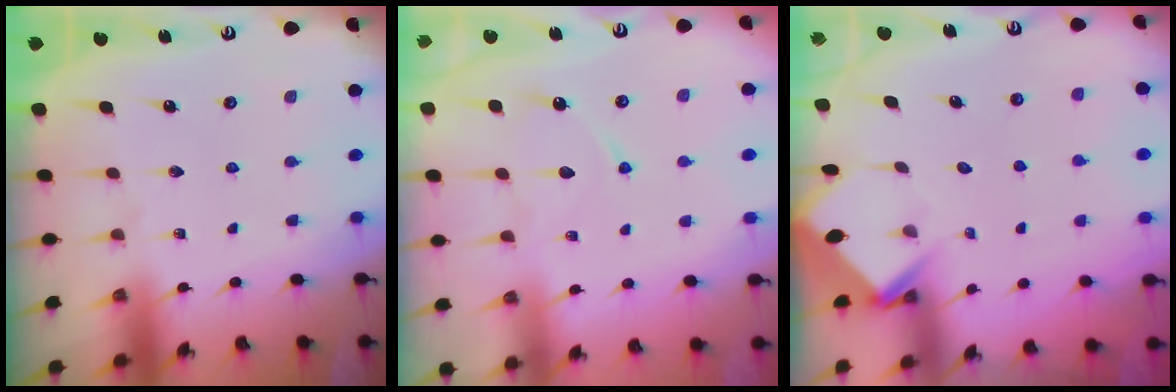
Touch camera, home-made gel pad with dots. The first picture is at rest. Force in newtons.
{"total": 8.2, "press": 8.2, "slide": 0.8}
{"total": 4.0, "press": 4.0, "slide": 0.2}